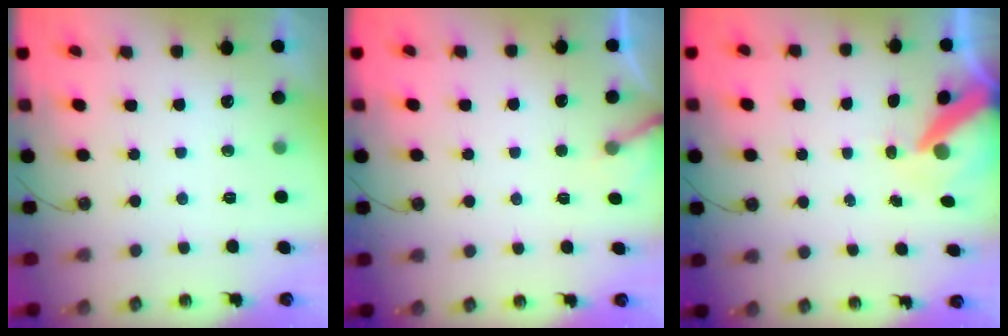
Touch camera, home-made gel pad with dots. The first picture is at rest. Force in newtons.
{"total": 4.8, "press": 4.7, "slide": 0.3}
{"total": 10.1, "press": 10.0, "slide": 1.3}